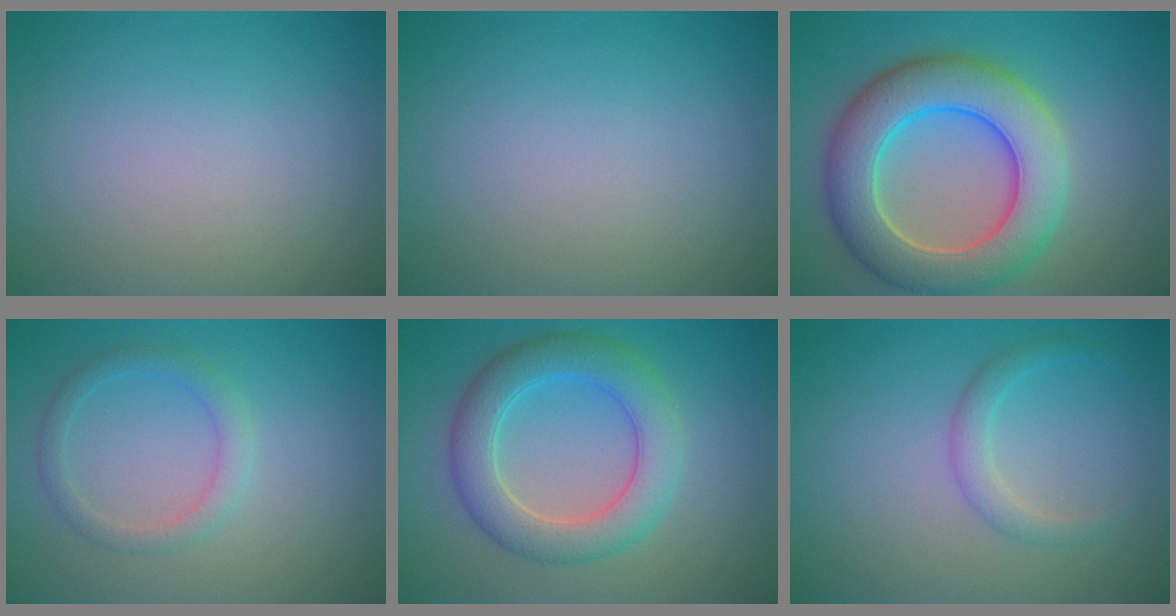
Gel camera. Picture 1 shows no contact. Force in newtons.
{"total": 0.0}
{"total": 9.1, "press": 9.1, "slide": 0.6}
{"total": 2.0, "press": 2.0, "slide": 0.1}
{"total": 5.6, "press": 5.6, "slide": 0.1}
{"total": 1.8, "press": 1.8, "slide": 0.0}